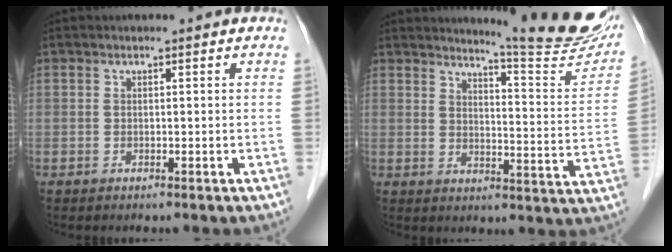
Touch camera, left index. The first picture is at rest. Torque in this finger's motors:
{"motor_torque": [-0.07, -0.18, 0.23, 0.05]}